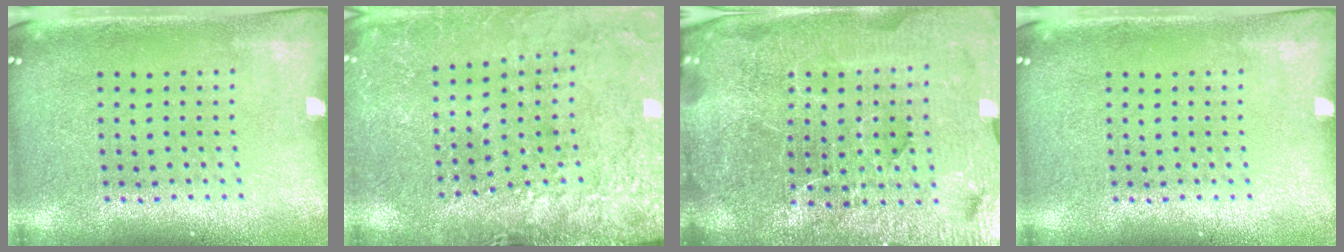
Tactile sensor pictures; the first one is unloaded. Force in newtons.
{"total": 3.0, "press": 3.0, "slide": 0.5}
{"total": 7.1, "press": 6.2, "slide": 3.5}
{"total": 0.0}